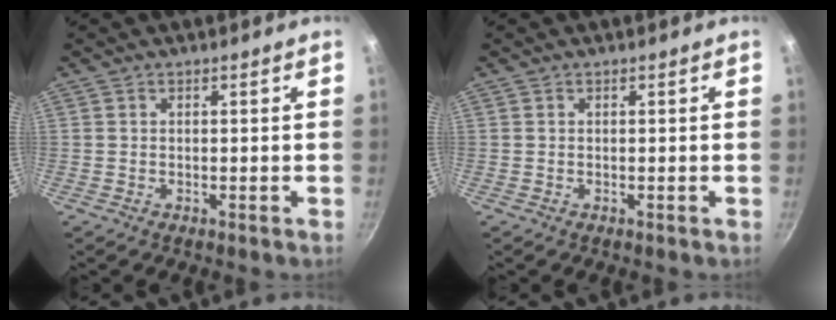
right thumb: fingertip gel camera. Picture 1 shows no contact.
{"total": 0.0}